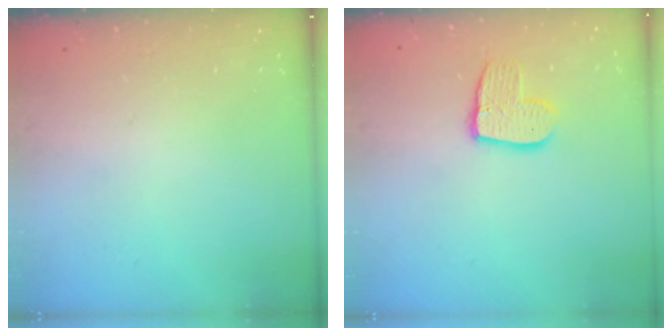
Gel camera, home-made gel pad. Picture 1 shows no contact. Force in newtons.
{"total": 10.5, "press": 10.5, "slide": 0.8}